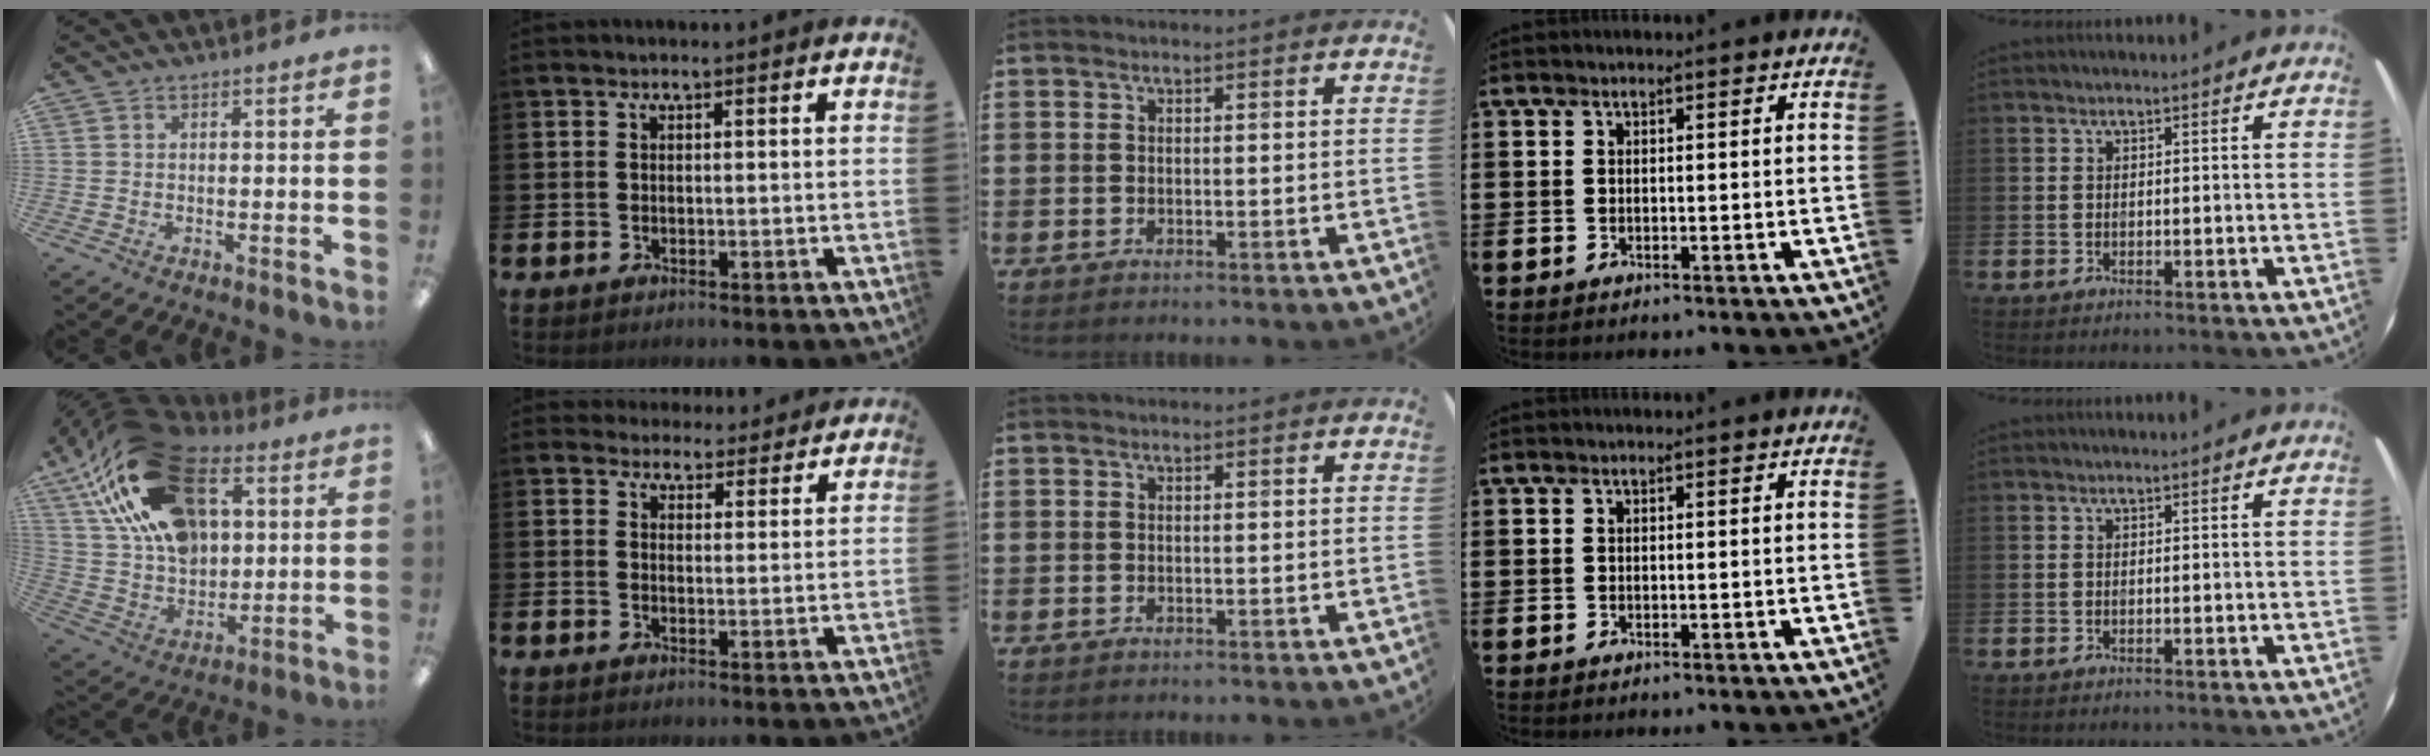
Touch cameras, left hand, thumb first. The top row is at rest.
{"thumb": {"total": 27.3, "force": [12.9, 16.6, 17.5], "torque": [-0.304, -0.044, 0.239]}, "index": {"total": 3.7, "force": [3.5, 1.3, -0.1], "torque": [-0.001, -0.023, 0.060]}}